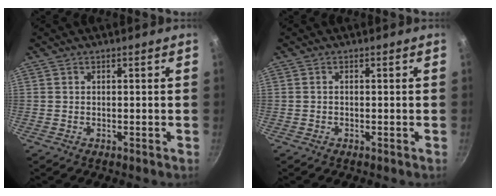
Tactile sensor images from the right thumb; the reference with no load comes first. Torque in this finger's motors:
{"motor_torque": [-0.58, -0.11, -0.52, 0.19, 0.02]}